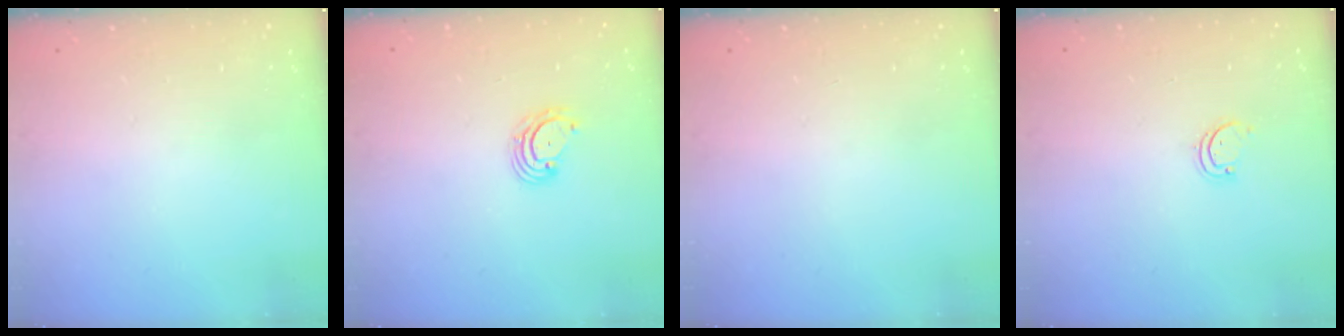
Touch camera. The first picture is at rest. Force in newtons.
{"total": 4.0, "press": 3.9, "slide": 0.4}
{"total": 0.0}
{"total": 1.7, "press": 1.7, "slide": 0.3}